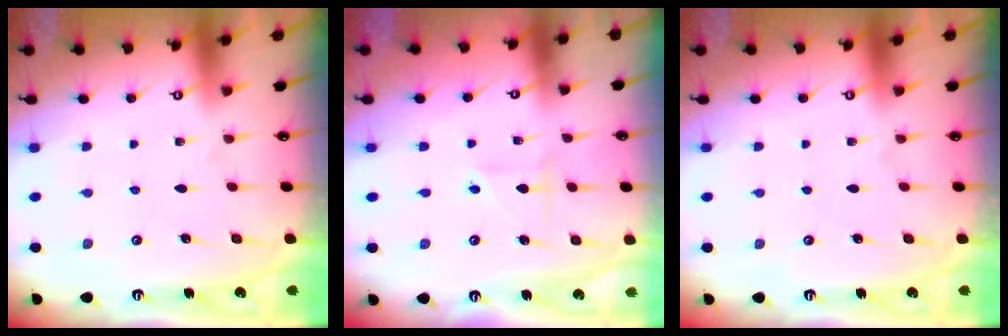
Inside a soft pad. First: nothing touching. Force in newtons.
{"total": 2.3, "press": 2.3, "slide": 0.5}
{"total": 0.0}